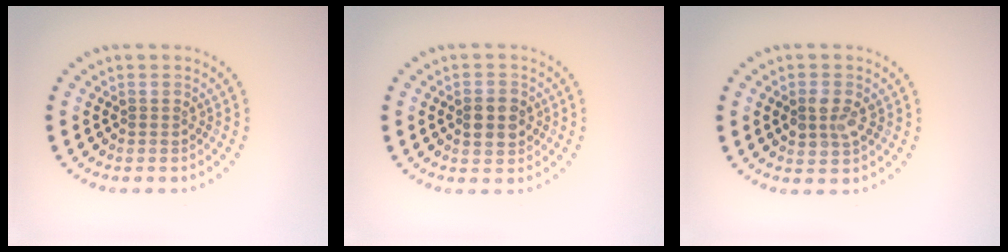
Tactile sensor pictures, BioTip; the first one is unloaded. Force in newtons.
{"total": 2.9, "press": 2.9, "slide": 0.1}
{"total": 2.6, "press": 2.6, "slide": 0.1}